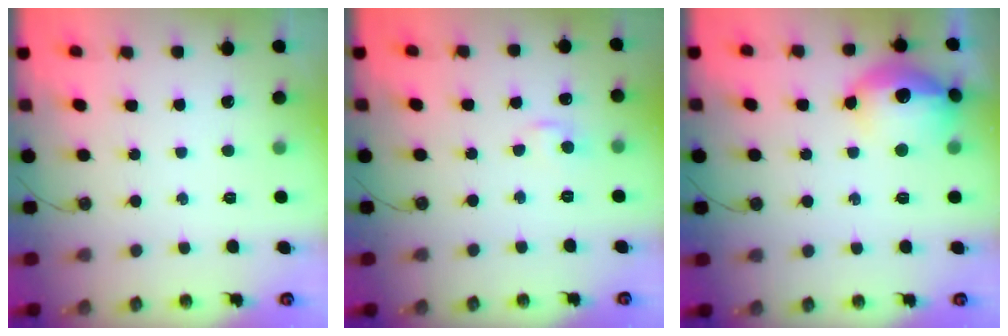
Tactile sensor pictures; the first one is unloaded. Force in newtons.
{"total": 5.8, "press": 5.8, "slide": 0.6}
{"total": 16.5, "press": 16.5, "slide": 1.3}